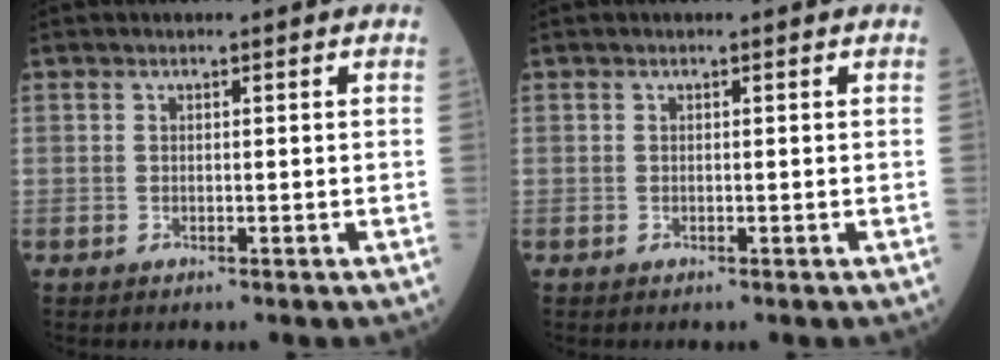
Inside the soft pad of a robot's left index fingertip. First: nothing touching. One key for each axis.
{"total": 0.0}